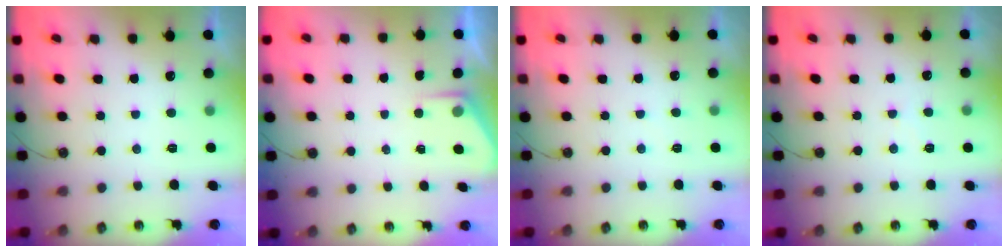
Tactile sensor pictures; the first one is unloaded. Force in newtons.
{"total": 1.5, "press": 1.4, "slide": 0.2}
{"total": 1.2, "press": 1.2, "slide": 0.3}
{"total": 4.8, "press": 4.8, "slide": 0.7}